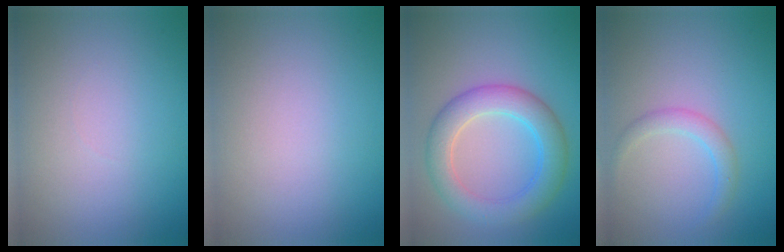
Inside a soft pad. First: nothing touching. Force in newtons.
{"total": 0.0}
{"total": 5.2, "press": 5.2, "slide": 0.1}
{"total": 1.7, "press": 1.7, "slide": 0.0}